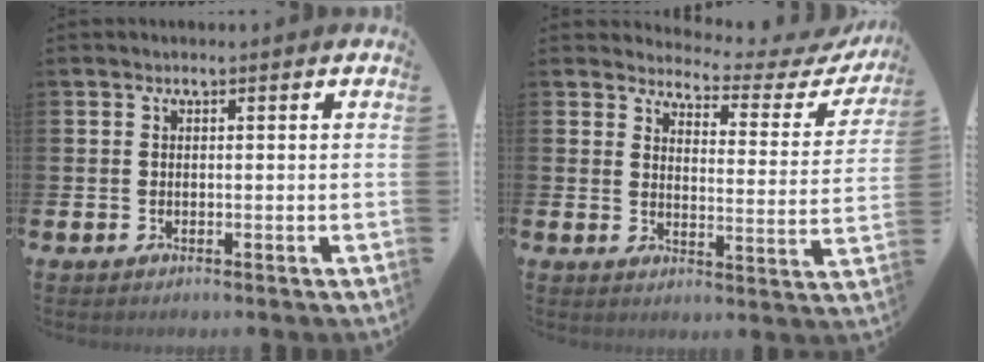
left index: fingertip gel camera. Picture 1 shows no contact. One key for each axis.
{"total": 3.4, "fx": 3.1, "fy": 1.0, "fz": 0.7, "tx": -0.020, "ty": -0.037, "tz": 0.041}